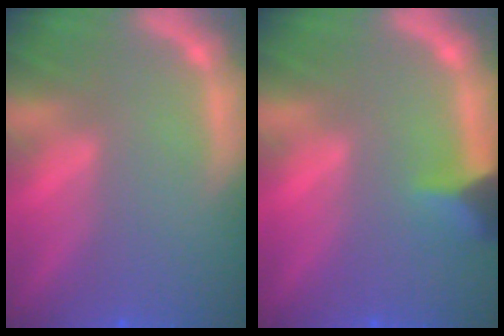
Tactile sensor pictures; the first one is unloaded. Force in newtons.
{"total": 2.9}